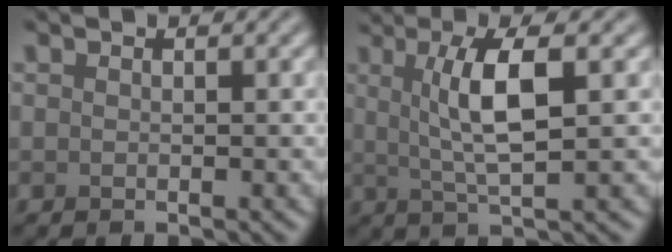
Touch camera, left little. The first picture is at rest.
{"total": 5.2, "force": [1.2, 1.1, 4.9], "torque": [-0.094, 0.005, 0.025]}